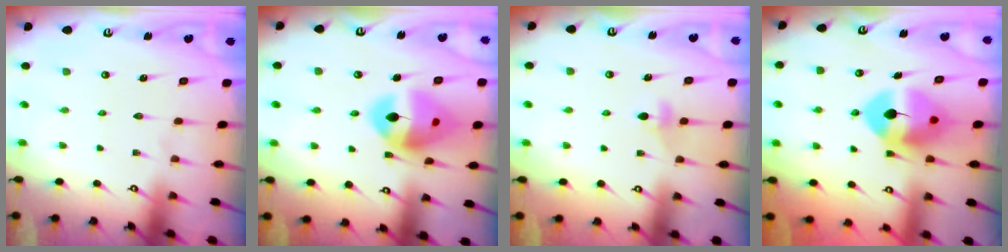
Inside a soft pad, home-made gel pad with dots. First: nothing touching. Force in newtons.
{"total": 15.1, "press": 15.0, "slide": 1.9}
{"total": 4.7, "press": 4.7, "slide": 0.7}
{"total": 10.8, "press": 10.6, "slide": 1.8}